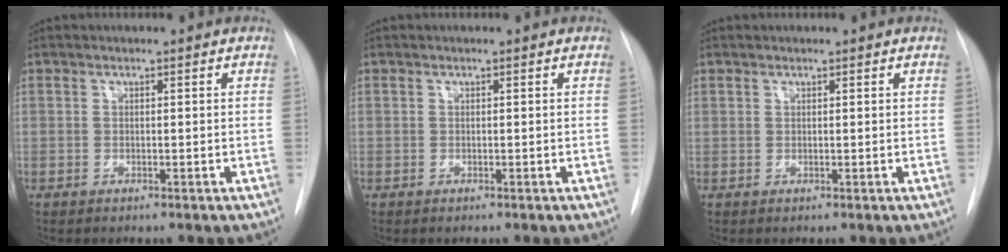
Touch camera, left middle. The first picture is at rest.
{"total": 0.0}
{"total": 0.5, "force": [0.4, 0.3, 0.0], "torque": [0.001, -0.002, 0.004]}